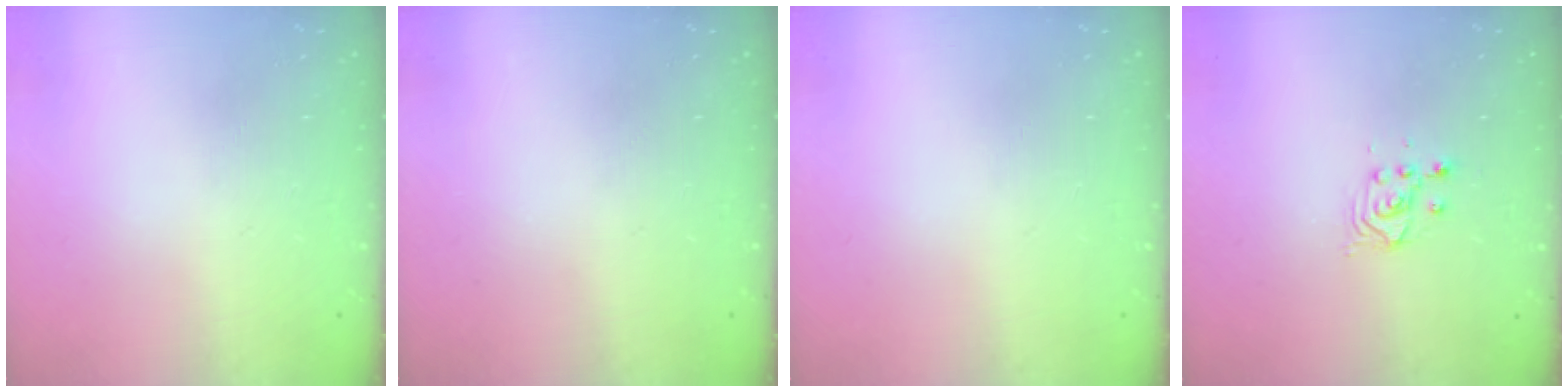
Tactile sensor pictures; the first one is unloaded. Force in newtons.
{"total": 0.0}
{"total": 0.0}
{"total": 2.5, "press": 2.5, "slide": 0.2}